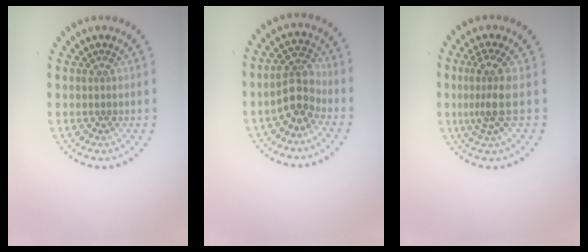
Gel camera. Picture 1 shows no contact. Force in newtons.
{"total": 3.2, "press": 3.0, "slide": 1.2}
{"total": 2.9, "press": 2.0, "slide": 2.0}